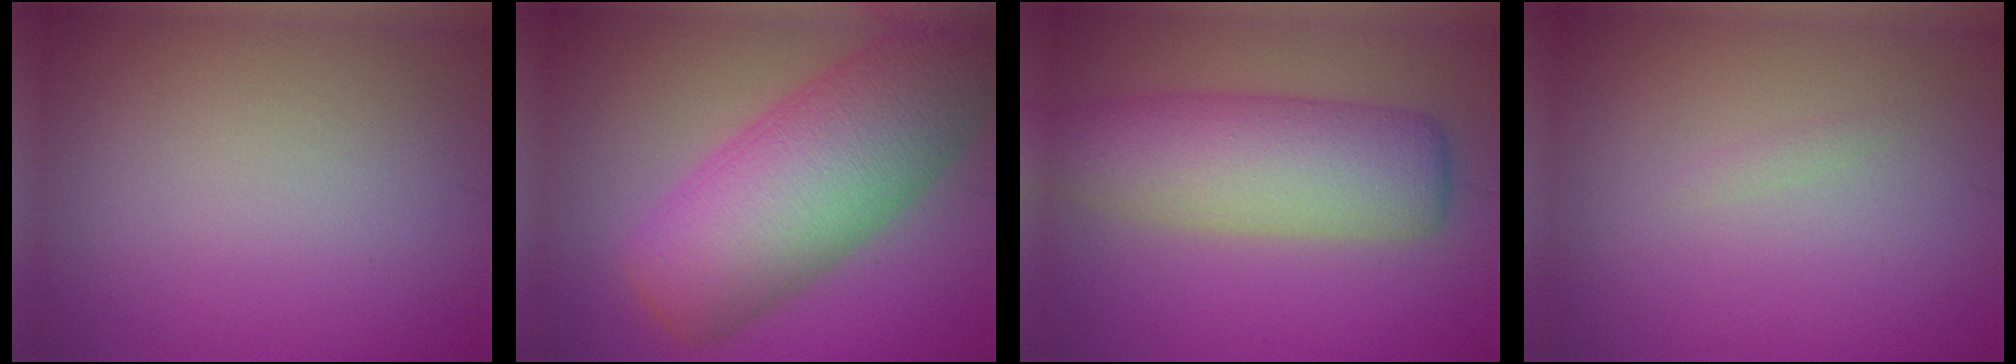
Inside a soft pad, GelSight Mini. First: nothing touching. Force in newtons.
{"total": 12.4, "press": 12.4, "slide": 0.4}
{"total": 8.1, "press": 8.1, "slide": 0.2}
{"total": 0.5, "press": 0.5, "slide": 0.0}